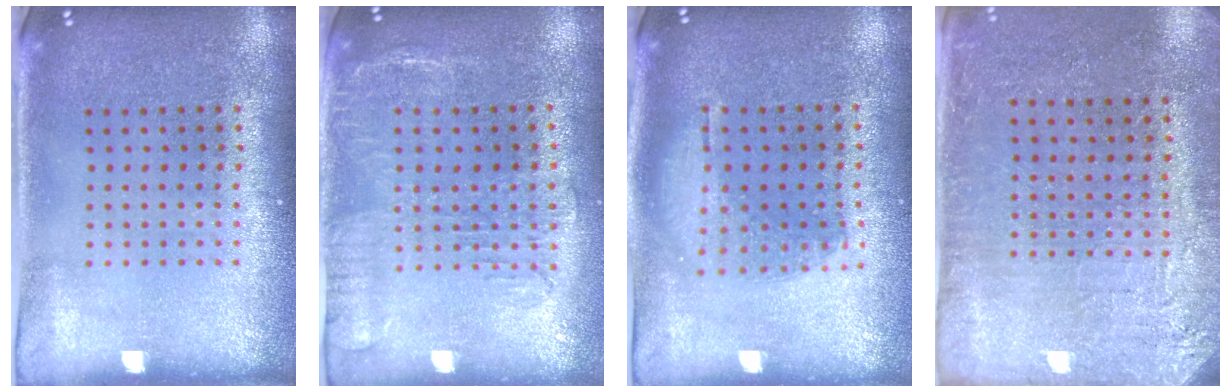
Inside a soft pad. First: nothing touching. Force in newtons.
{"total": 1.9, "press": 1.5, "slide": 1.2}
{"total": 1.1, "press": 1.0, "slide": 0.4}
{"total": 2.8, "press": 2.7, "slide": 0.7}